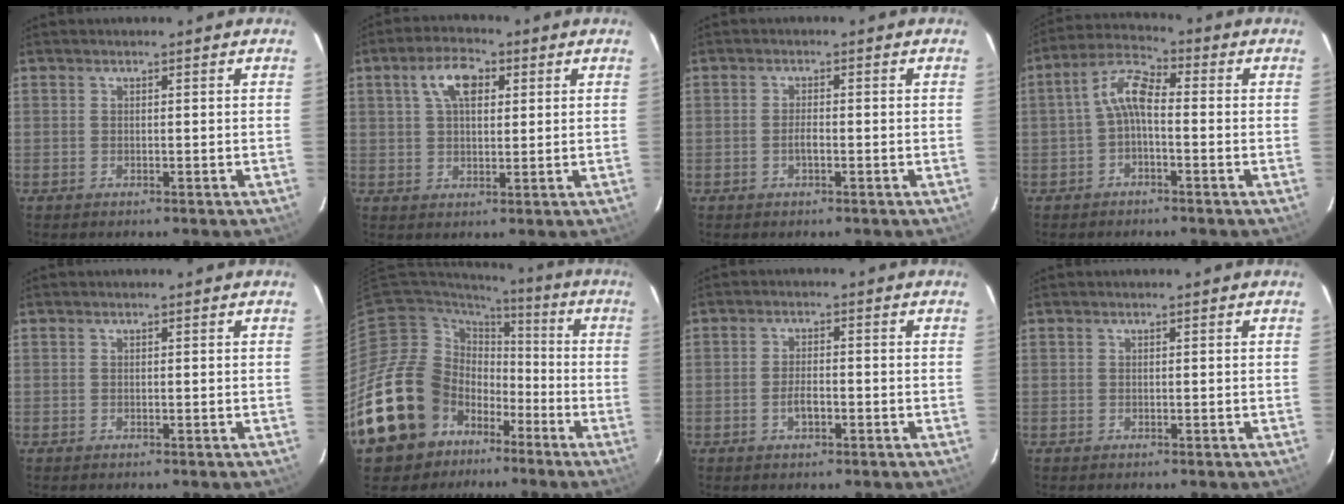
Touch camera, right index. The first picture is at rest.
{"total": 7.0, "force": [2.7, 3.6, 5.4], "torque": [-0.101, 0.019, 0.048]}
{"total": 1.5, "force": [-0.6, 0.4, 1.3], "torque": [-0.026, 0.000, -0.012]}
{"total": 5.9, "force": [-1.1, 2.4, 5.2], "torque": [-0.115, 0.023, -0.027]}
{"total": 0.0}
{"total": 22.1, "force": [-10.4, 16.2, 10.8], "torque": [-0.237, 0.023, -0.161]}
{"total": 3.0, "force": [-1.4, 1.2, 2.4], "torque": [-0.049, 0.000, -0.023]}
{"total": 0.0}